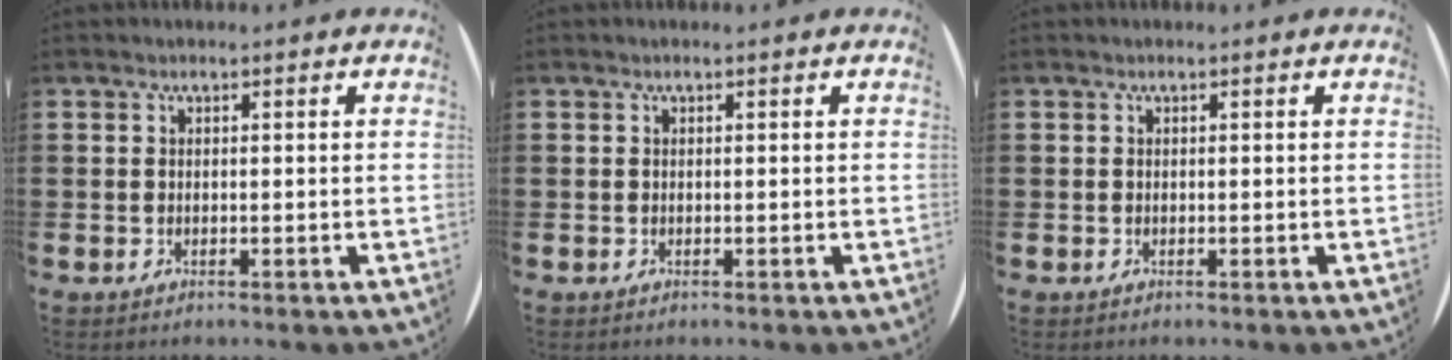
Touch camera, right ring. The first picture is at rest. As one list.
[{"total": 0.0}, {"total": 0.0}]